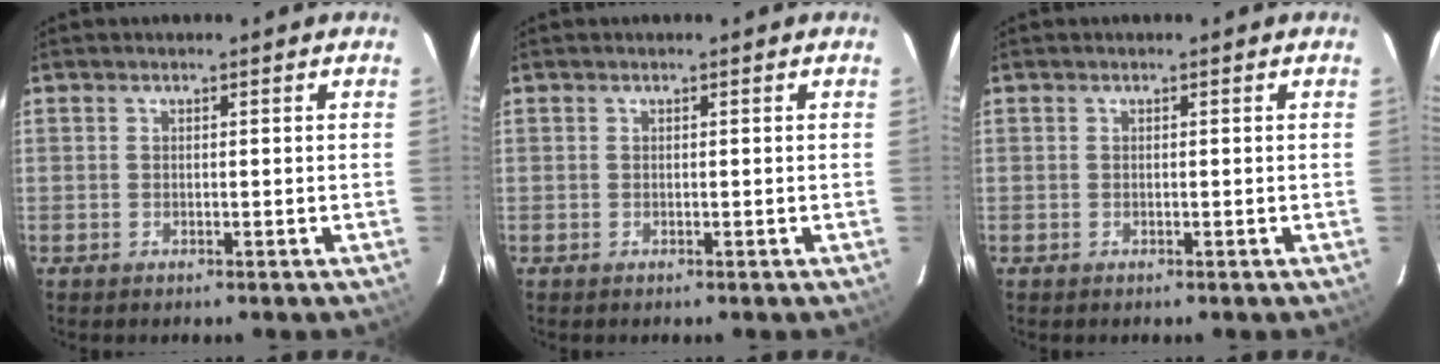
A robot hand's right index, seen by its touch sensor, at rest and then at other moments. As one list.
[{"total": 0.0}, {"total": 0.0}]